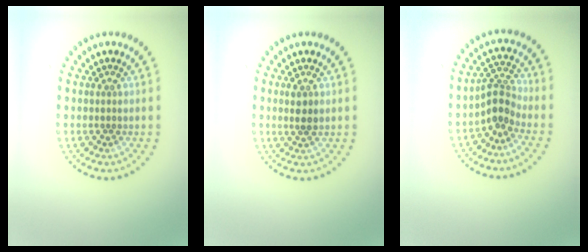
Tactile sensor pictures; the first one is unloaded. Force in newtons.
{"total": 1.6, "press": 1.4, "slide": 0.7}
{"total": 2.6, "press": 1.8, "slide": 1.8}